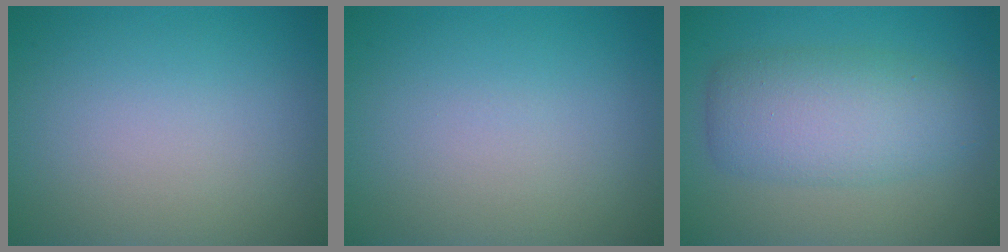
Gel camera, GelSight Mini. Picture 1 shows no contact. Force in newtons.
{"total": 0.0}
{"total": 5.8, "press": 5.8, "slide": 0.2}